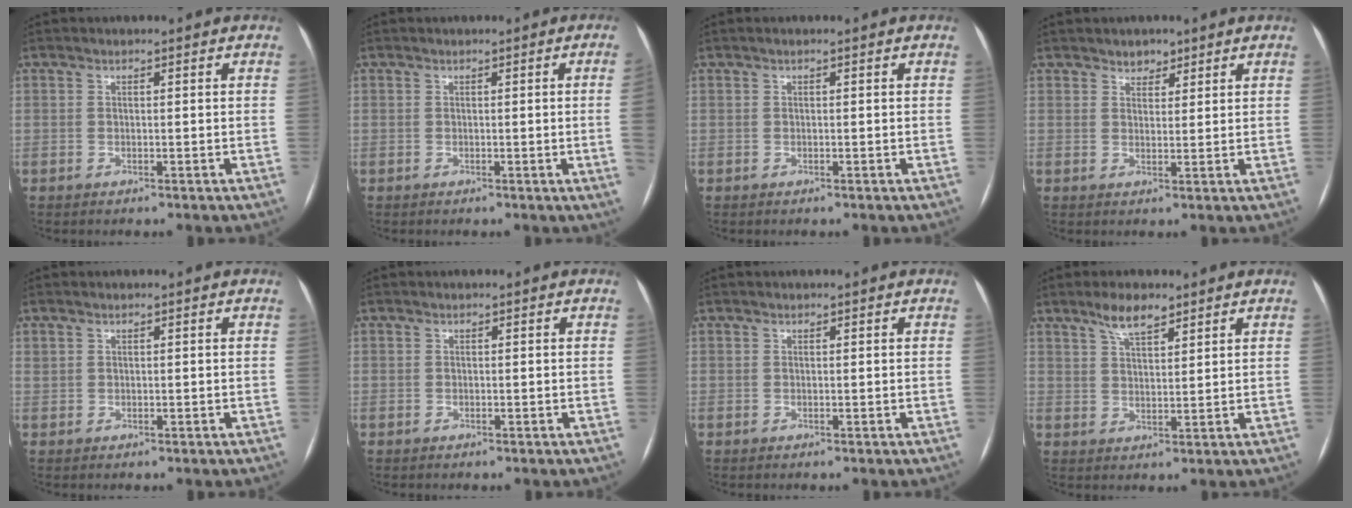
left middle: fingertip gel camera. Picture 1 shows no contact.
{"total": 2.8, "force": [-0.2, -1.1, 2.6], "torque": [-0.035, -0.002, -0.002]}
{"total": 0.0}
{"total": 2.3, "force": [1.8, 1.3, 0.5], "torque": [-0.006, -0.002, 0.026]}
{"total": 0.7, "force": [0.4, 0.6, 0.1], "torque": [0.003, 0.007, 0.007]}
{"total": 0.0}
{"total": 0.0}
{"total": 5.0, "force": [3.8, 1.3, 3.0], "torque": [-0.064, 0.004, 0.069]}